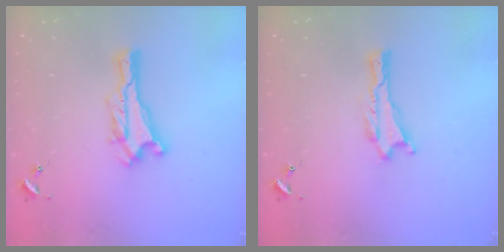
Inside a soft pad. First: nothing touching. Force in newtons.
{"total": 0.0}